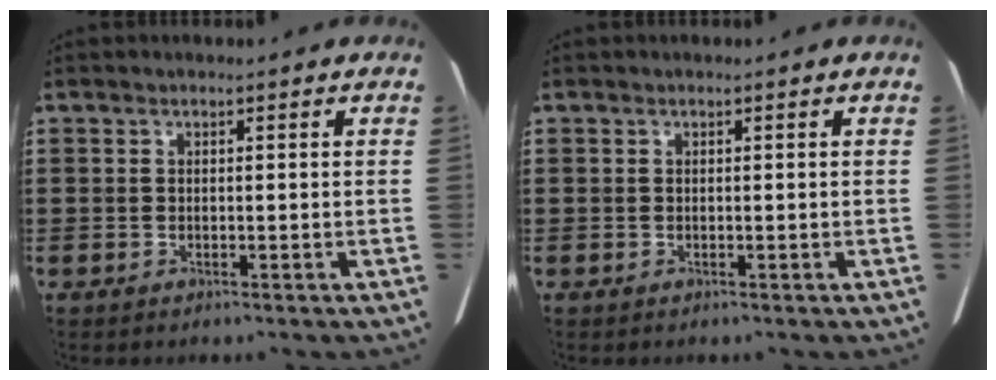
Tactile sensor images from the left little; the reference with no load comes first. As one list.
[{"total": 0.0}]